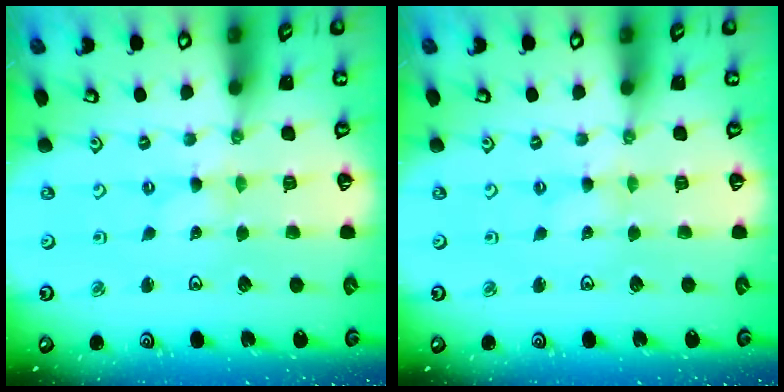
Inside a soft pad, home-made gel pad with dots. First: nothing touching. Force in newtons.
{"total": 0.8, "press": 0.7, "slide": 0.3}